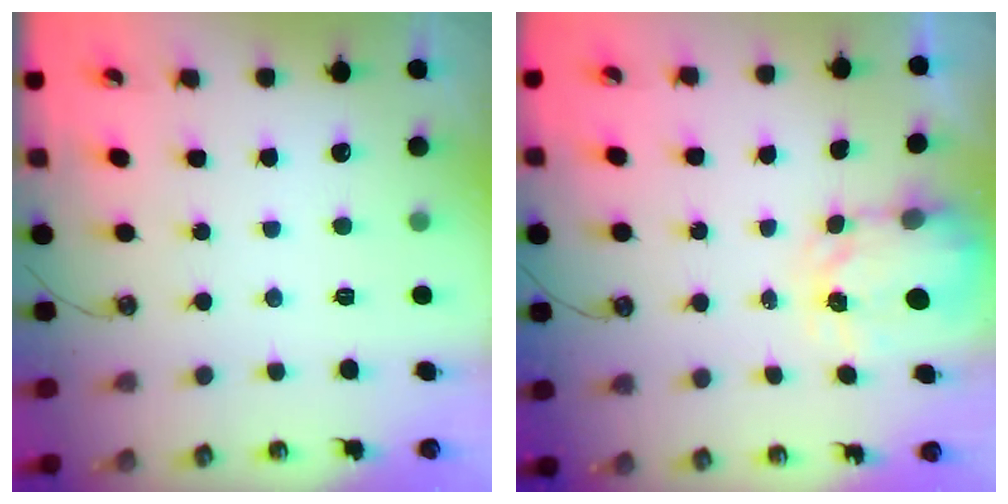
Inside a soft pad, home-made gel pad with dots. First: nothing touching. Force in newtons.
{"total": 3.5, "press": 3.4, "slide": 0.6}